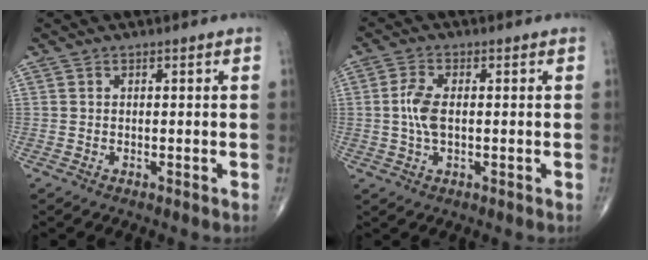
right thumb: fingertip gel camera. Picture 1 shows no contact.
{"total": 5.2, "force": [0.0, 2.5, 4.5], "torque": [-0.104, 0.004, -0.002]}